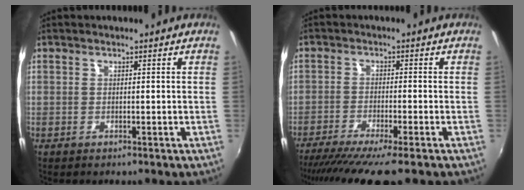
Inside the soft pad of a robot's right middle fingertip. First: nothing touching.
{"total": 10.2, "force": [-8.3, -0.2, 5.9], "torque": [-0.122, -0.034, -0.134]}